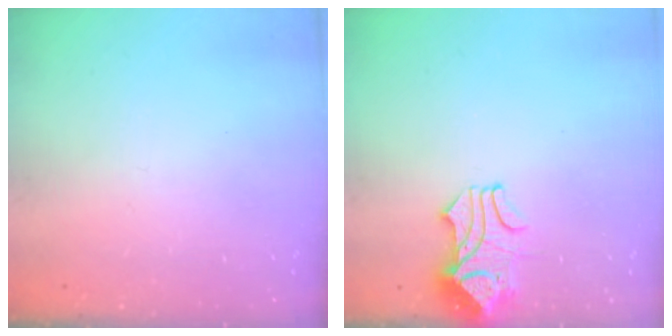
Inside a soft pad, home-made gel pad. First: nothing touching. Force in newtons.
{"total": 1.8, "press": 1.4, "slide": 1.2}